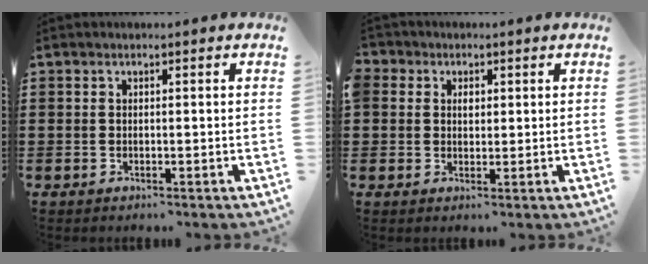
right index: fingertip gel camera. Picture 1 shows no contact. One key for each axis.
{"total": 2.4, "fx": 1.0, "fy": 2.2, "fz": 0.5, "tx": -0.020, "ty": 0.013, "tz": 0.016}